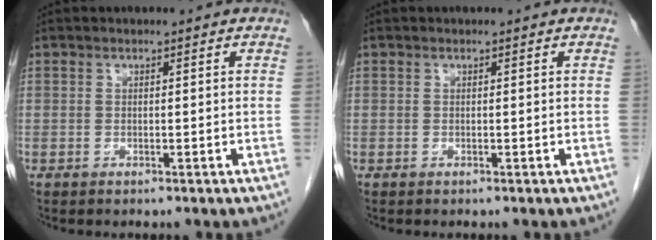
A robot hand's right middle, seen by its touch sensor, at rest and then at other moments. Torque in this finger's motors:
{"motor_torque": [0.01, -0.01, 0.00, -0.01]}